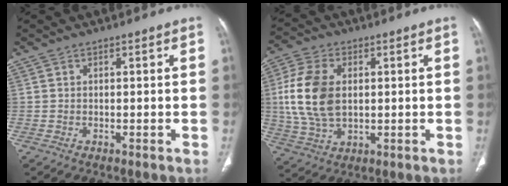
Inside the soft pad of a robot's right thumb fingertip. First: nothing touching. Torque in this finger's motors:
{"motor_torque": [1.52, 1.57, 0.97, -1.18, 0.30]}